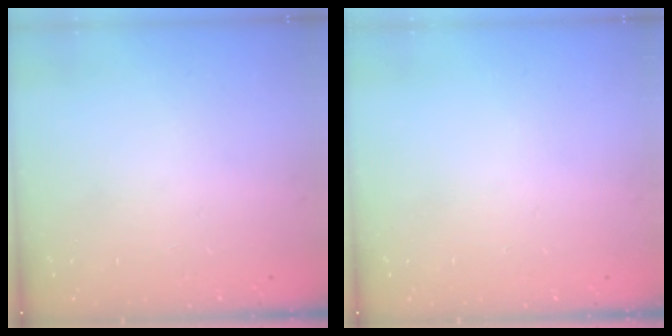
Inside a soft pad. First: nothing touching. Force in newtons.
{"total": 0.0}